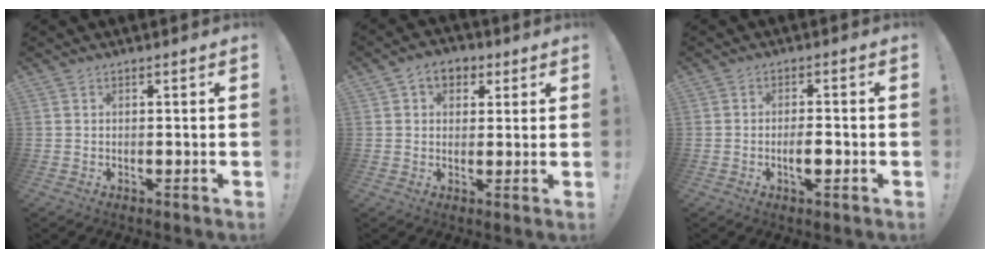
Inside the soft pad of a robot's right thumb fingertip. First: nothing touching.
{"total": 6.5, "force": [2.4, 5.1, 3.2], "torque": [-0.043, 0.000, 0.045]}
{"total": 4.2, "force": [-1.4, 1.1, 3.8], "torque": [-0.061, -0.001, -0.027]}